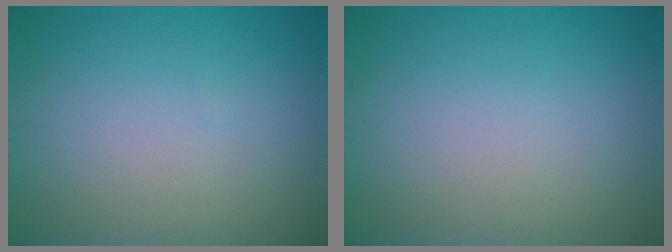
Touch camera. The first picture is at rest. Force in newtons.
{"total": 0.0}